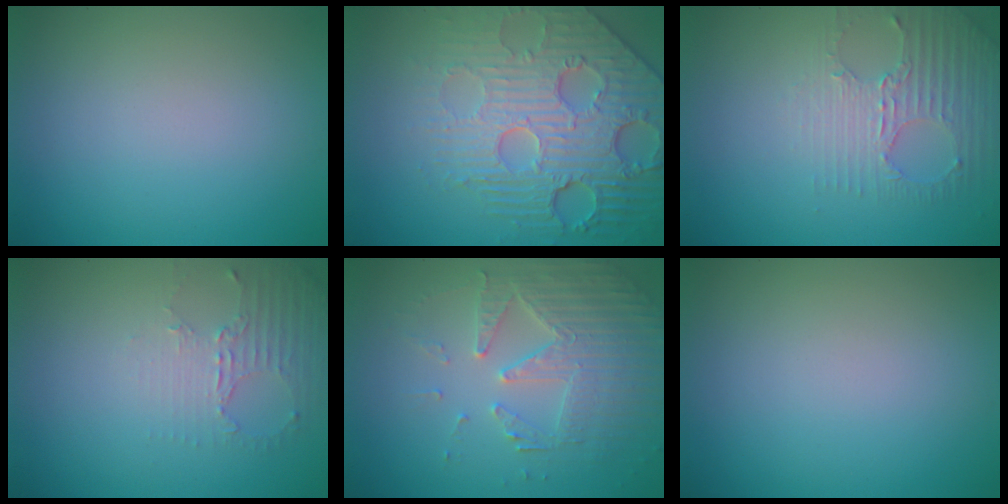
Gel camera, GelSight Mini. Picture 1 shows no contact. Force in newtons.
{"total": 7.2, "press": 5.7, "slide": 4.5}
{"total": 2.8, "press": 2.5, "slide": 1.3}
{"total": 2.3, "press": 1.8, "slide": 1.6}
{"total": 4.2, "press": 3.9, "slide": 1.6}
{"total": 0.0}